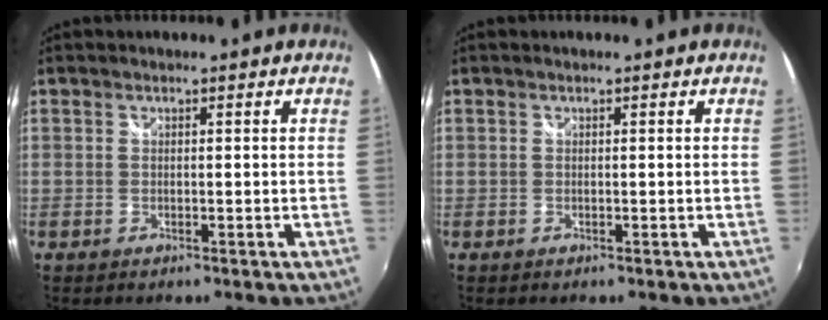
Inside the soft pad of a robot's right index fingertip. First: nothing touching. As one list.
[{"total": 0.0}]